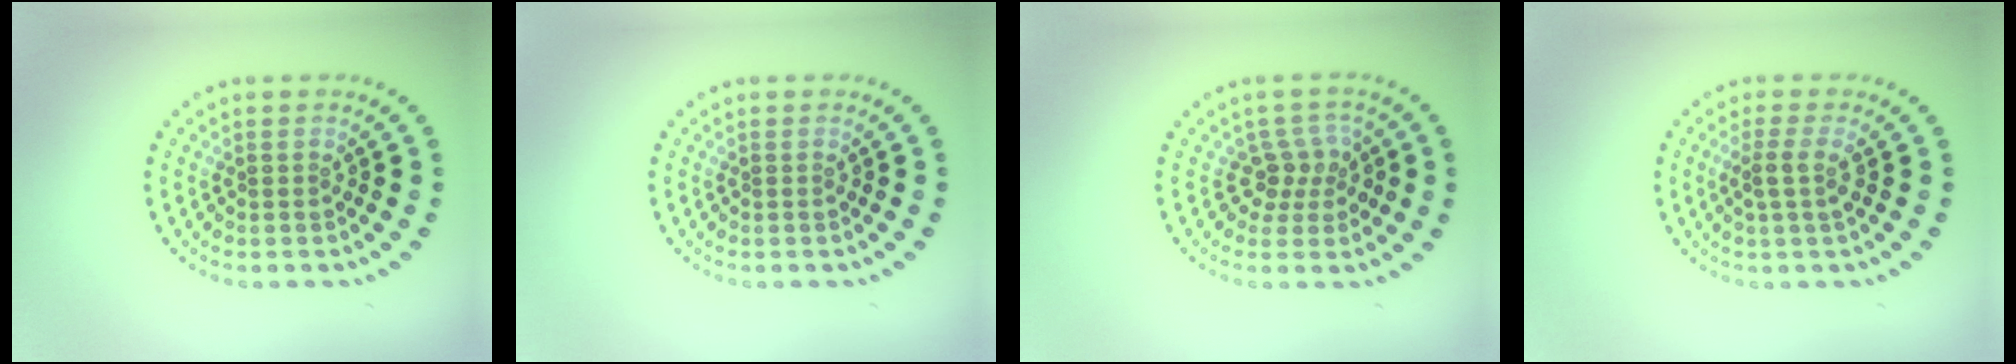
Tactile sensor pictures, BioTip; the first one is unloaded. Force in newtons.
{"total": 0.0}
{"total": 2.6, "press": 1.9, "slide": 1.7}
{"total": 1.8, "press": 1.5, "slide": 1.1}